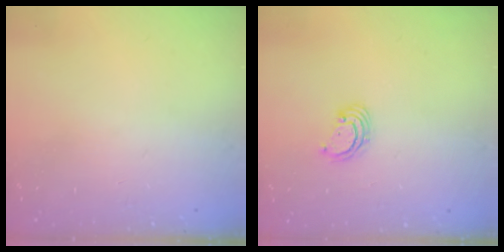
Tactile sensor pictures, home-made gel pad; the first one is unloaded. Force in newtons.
{"total": 3.1, "press": 3.1, "slide": 0.3}